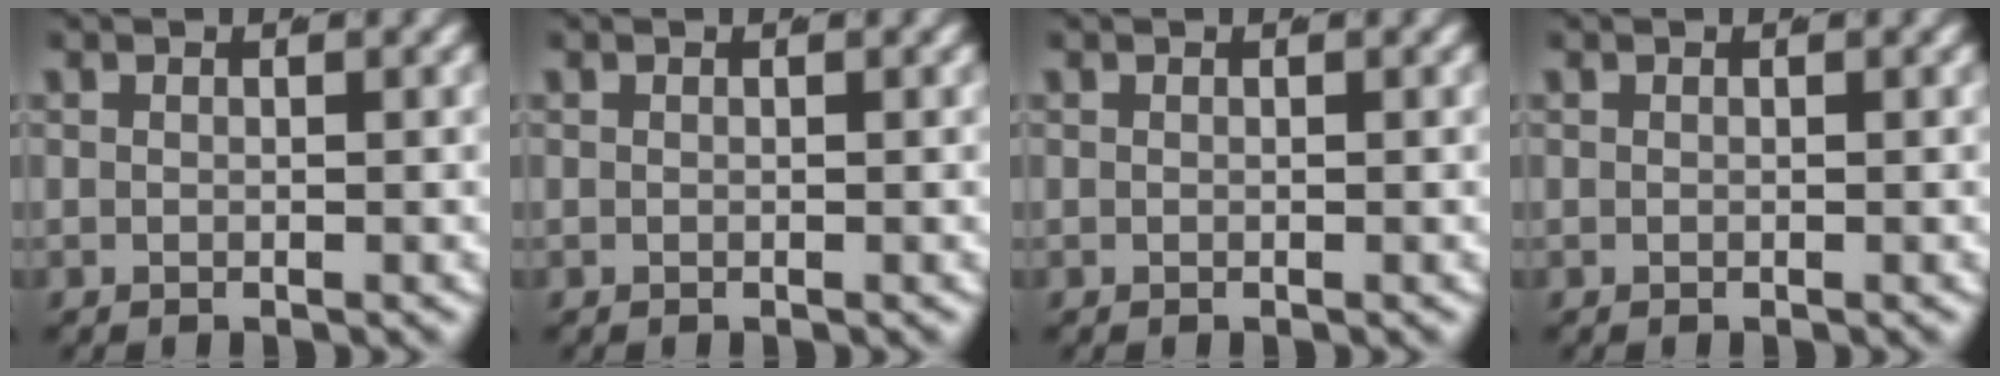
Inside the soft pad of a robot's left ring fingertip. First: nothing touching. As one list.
[{"total": 0.0}, {"total": 0.0}, {"total": 0.0}]